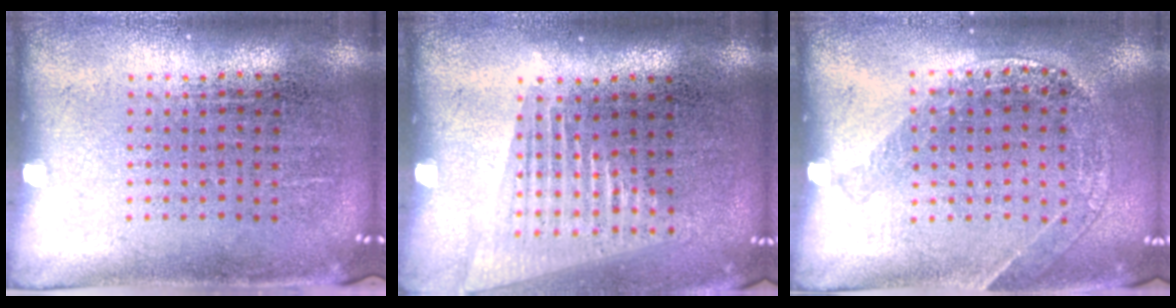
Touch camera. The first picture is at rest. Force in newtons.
{"total": 1.6, "press": 1.4, "slide": 0.8}
{"total": 1.3, "press": 1.3, "slide": 0.1}